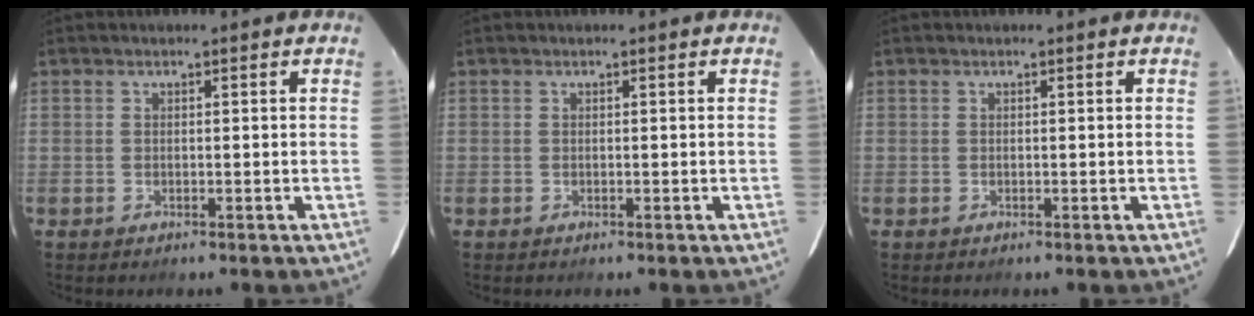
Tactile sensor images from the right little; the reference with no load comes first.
{"total": 0.0}
{"total": 0.0}